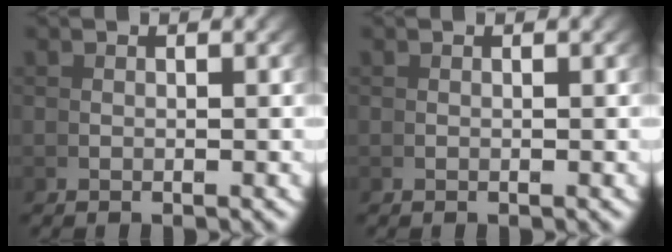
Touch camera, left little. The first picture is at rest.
{"total": 0.0}